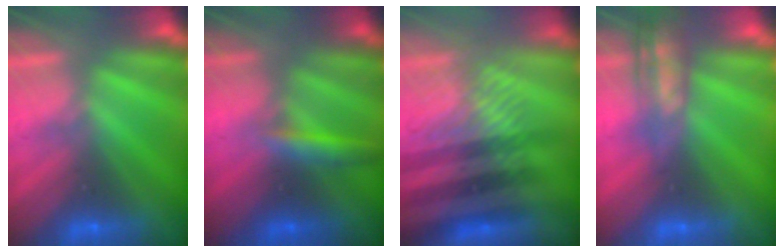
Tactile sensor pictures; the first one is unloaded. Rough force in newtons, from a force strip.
{"total": 2.8}
{"total": 4.5}
{"total": 2.9}